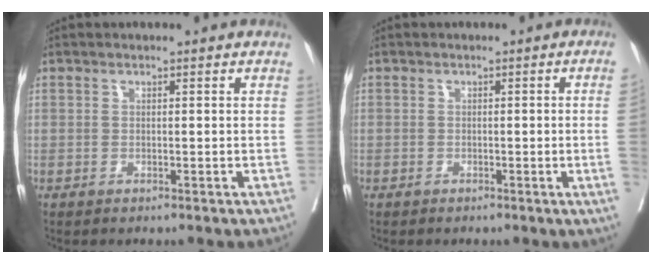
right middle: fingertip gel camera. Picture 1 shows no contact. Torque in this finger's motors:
{"motor_torque": [0.95, -1.19, -0.33, -0.21]}